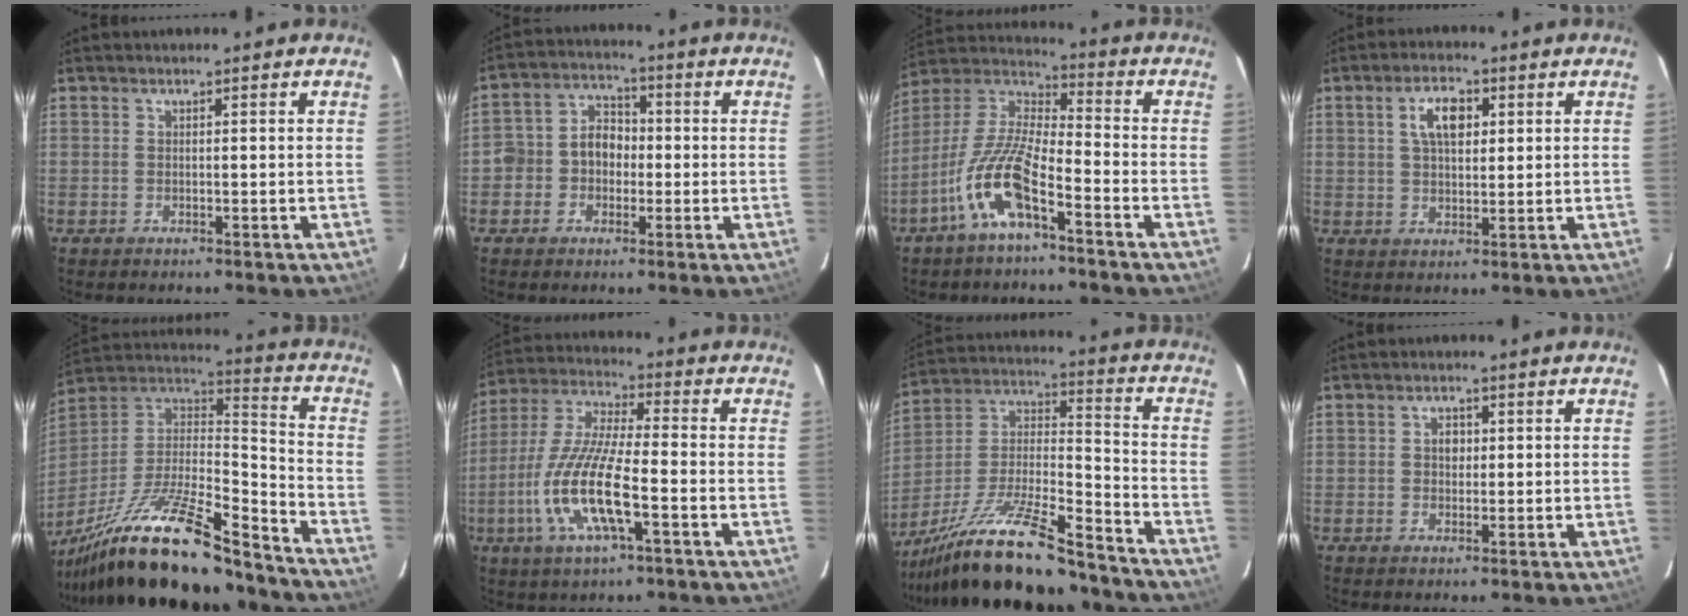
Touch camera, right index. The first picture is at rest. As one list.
[{"total": 7.2, "force": [-1.7, 6.3, 3.1], "torque": [-0.059, 0.028, -0.032]}, {"total": 13.2, "force": [-7.0, 3.4, 10.6], "torque": [-0.220, -0.003, -0.141]}, {"total": 6.2, "force": [2.0, 3.1, 4.9], "torque": [-0.088, 0.014, 0.038]}, {"total": 26.7, "force": [-19.7, 6.7, 16.7], "torque": [-0.315, -0.031, -0.325]}, {"total": 15.5, "force": [-5.1, 3.6, 14.2], "torque": [-0.301, -0.010, -0.102]}, {"total": 23.9, "force": [-18.9, 4.9, 13.8], "torque": [-0.263, -0.015, -0.307]}, {"total": 2.1, "force": [0.2, 1.7, 1.1], "torque": [-0.016, 0.007, 0.003]}]